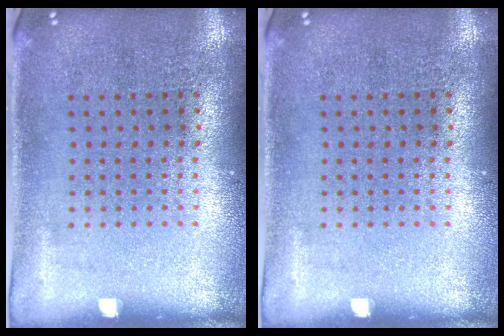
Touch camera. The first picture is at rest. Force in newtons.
{"total": 0.0}